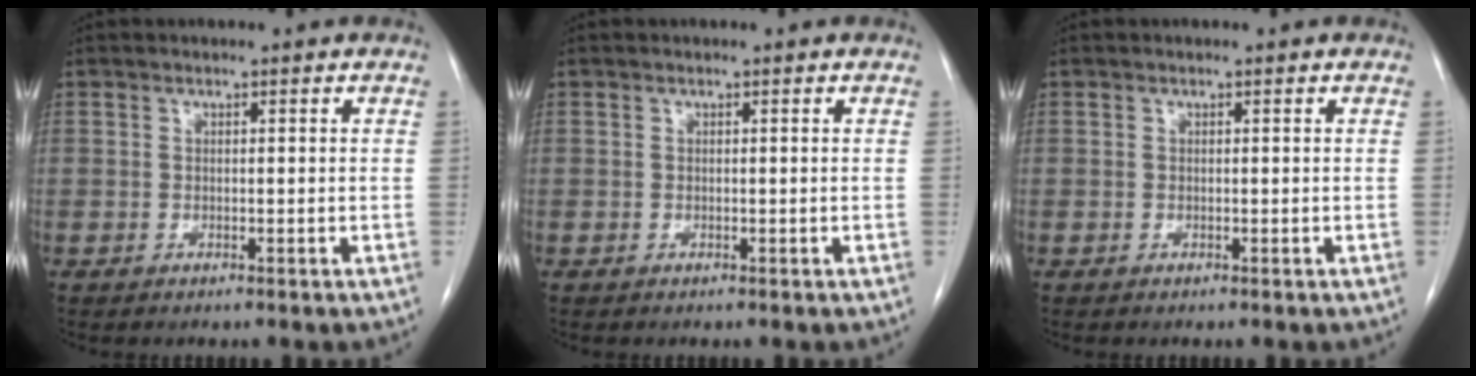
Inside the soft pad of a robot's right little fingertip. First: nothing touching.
{"total": 0.0}
{"total": 0.0}